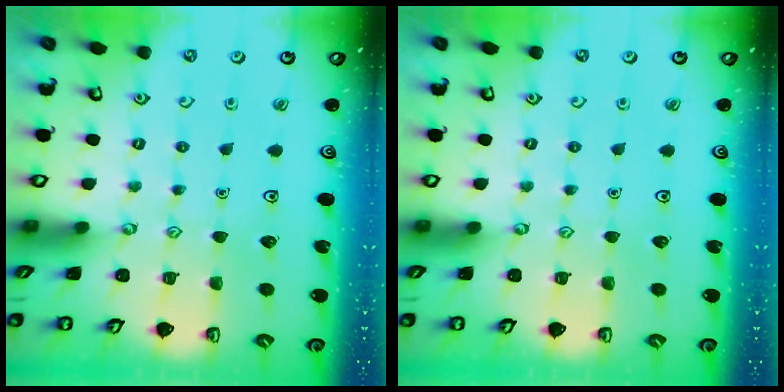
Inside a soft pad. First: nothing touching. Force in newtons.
{"total": 0.0}